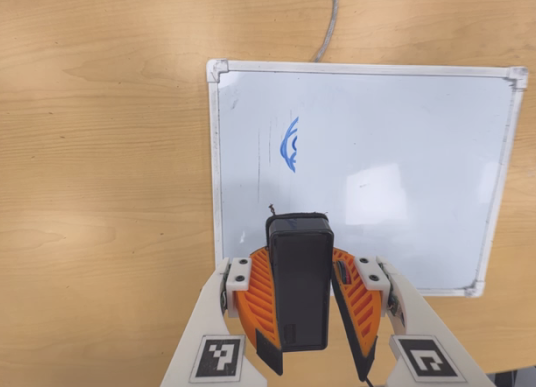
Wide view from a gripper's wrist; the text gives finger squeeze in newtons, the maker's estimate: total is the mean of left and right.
{"total": 8.6, "left": 8.8, "right": 8.3}